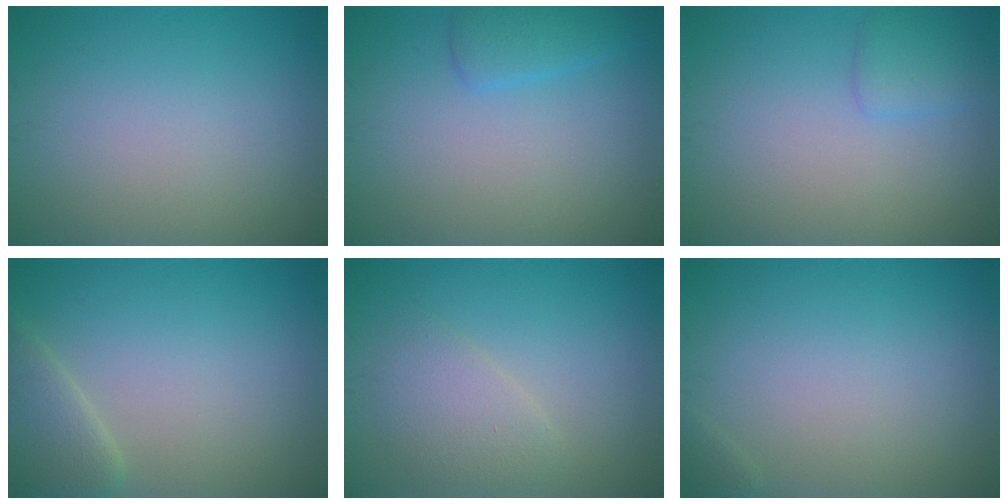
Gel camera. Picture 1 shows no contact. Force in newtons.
{"total": 2.0, "press": 1.9, "slide": 0.2}
{"total": 1.6, "press": 1.6, "slide": 0.0}
{"total": 3.3, "press": 3.3, "slide": 0.3}
{"total": 2.4, "press": 2.3, "slide": 0.2}
{"total": 0.6, "press": 0.5, "slide": 0.1}